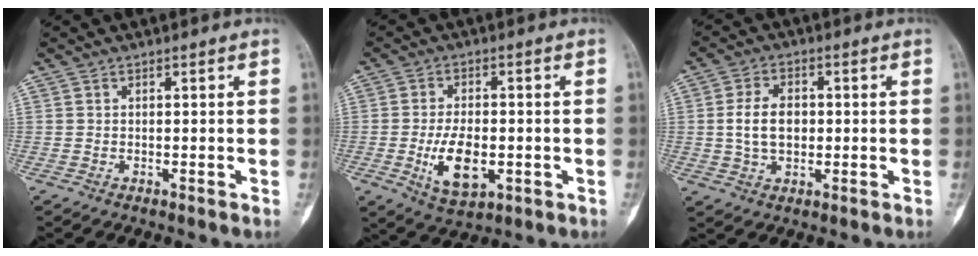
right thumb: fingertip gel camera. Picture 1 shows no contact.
{"total": 9.5, "force": [-2.1, 5.1, 7.8], "torque": [-0.128, -0.003, -0.027]}
{"total": 7.1, "force": [0.1, 4.6, 5.3], "torque": [-0.091, 0.007, 0.003]}